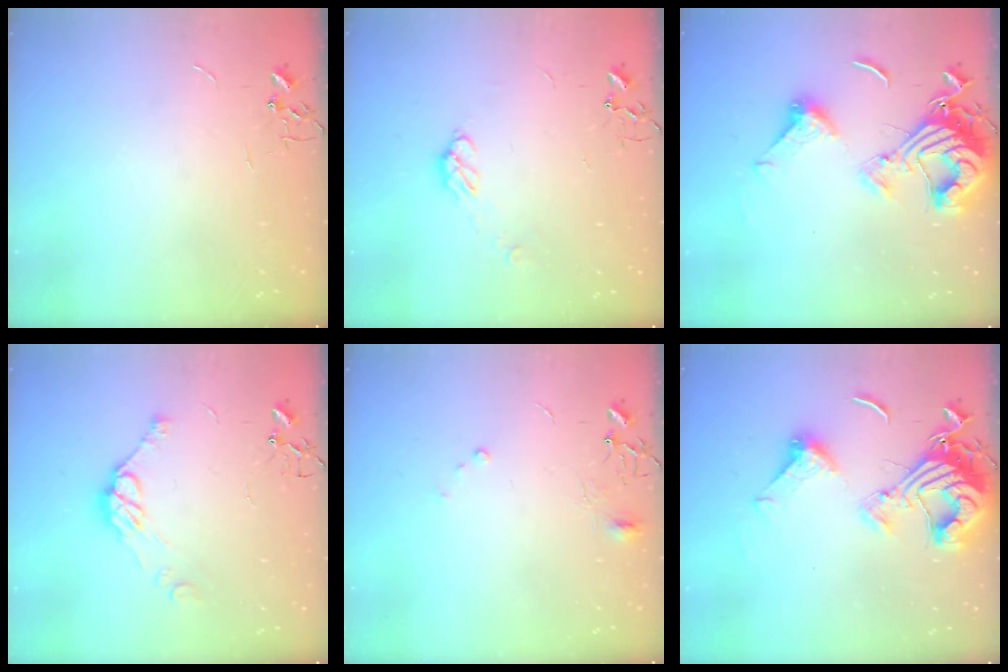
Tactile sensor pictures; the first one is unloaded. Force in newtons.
{"total": 5.8, "press": 5.8, "slide": 0.5}
{"total": 17.0, "press": 17.0, "slide": 1.8}
{"total": 10.1, "press": 10.0, "slide": 0.7}
{"total": 7.3, "press": 7.3, "slide": 0.6}
{"total": 17.0, "press": 17.0, "slide": 1.8}